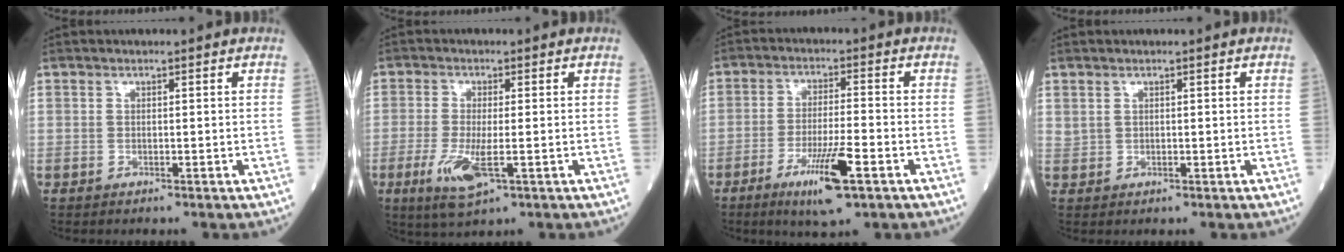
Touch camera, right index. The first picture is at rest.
{"total": 6.5, "force": [-2.2, 1.3, 5.9], "torque": [-0.128, -0.017, -0.037]}
{"total": 9.0, "force": [-4.5, 0.6, 7.7], "torque": [-0.142, -0.018, -0.075]}
{"total": 0.7, "force": [0.6, 0.3, 0.3], "torque": [-0.008, 0.001, 0.014]}